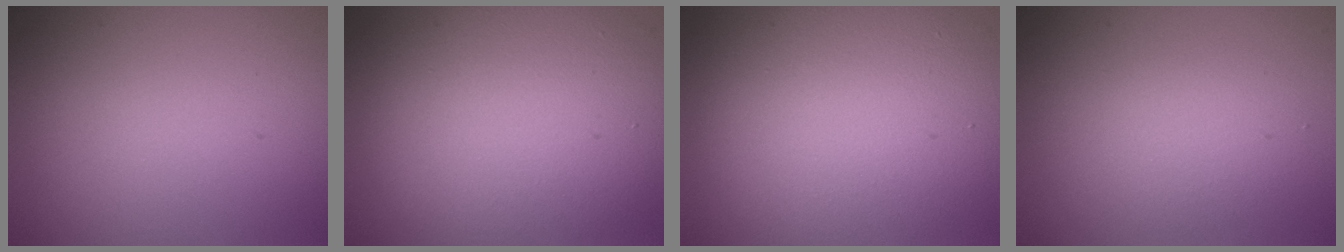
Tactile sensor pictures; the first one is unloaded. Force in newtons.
{"total": 10.1, "press": 10.1, "slide": 0.7}
{"total": 11.4, "press": 11.4, "slide": 0.6}
{"total": 2.6, "press": 2.6, "slide": 0.2}